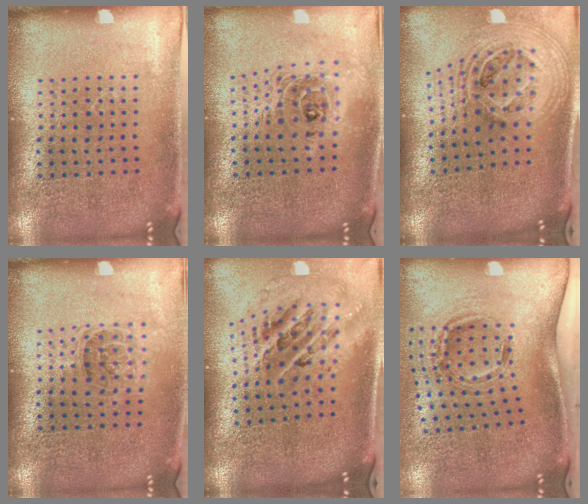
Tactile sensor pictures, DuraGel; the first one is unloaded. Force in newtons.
{"total": 2.0, "press": 1.5, "slide": 1.3}
{"total": 2.6, "press": 1.9, "slide": 1.9}
{"total": 1.3, "press": 1.0, "slide": 0.7}
{"total": 2.8, "press": 1.9, "slide": 2.1}
{"total": 1.7, "press": 1.2, "slide": 1.3}